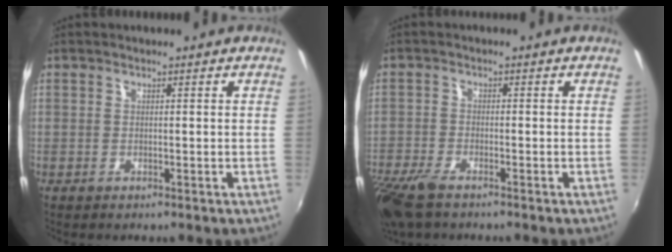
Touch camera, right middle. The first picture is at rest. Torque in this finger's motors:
{"motor_torque": [0.43, -0.40, 0.15, 0.10]}